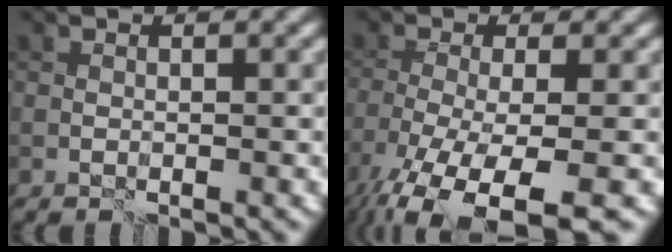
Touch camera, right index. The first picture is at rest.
{"total": 11.9, "force": [-8.2, 3.9, 7.8], "torque": [-0.162, -0.059, -0.112]}